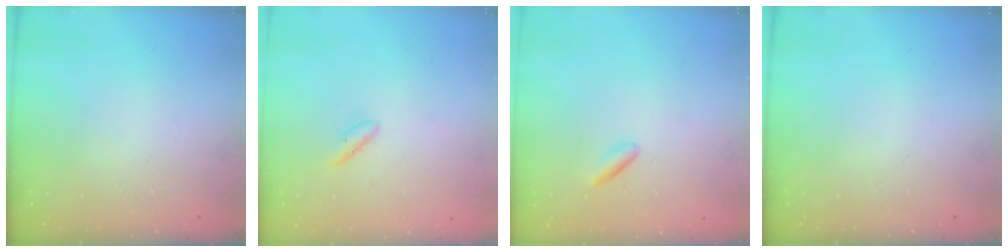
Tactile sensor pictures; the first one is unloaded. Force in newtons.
{"total": 2.1, "press": 1.7, "slide": 1.3}
{"total": 1.4, "press": 1.2, "slide": 0.8}
{"total": 0.0}